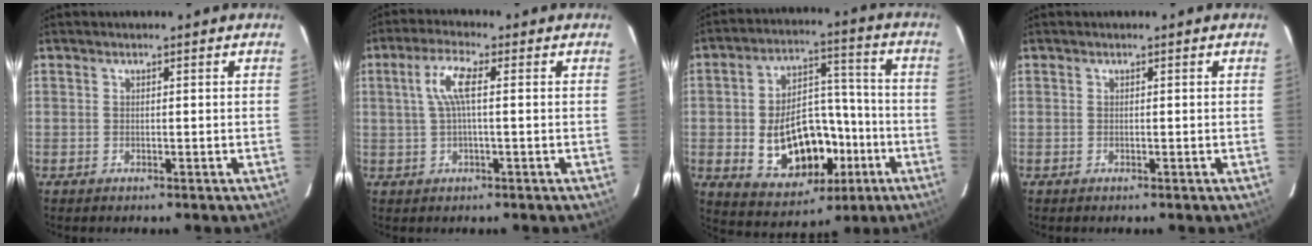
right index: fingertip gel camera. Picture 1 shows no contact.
{"total": 5.3, "force": [0.7, 0.8, 5.2], "torque": [-0.103, 0.007, 0.016]}
{"total": 18.7, "force": [-4.7, 12.5, 13.0], "torque": [-0.256, 0.023, -0.043]}
{"total": 0.0}